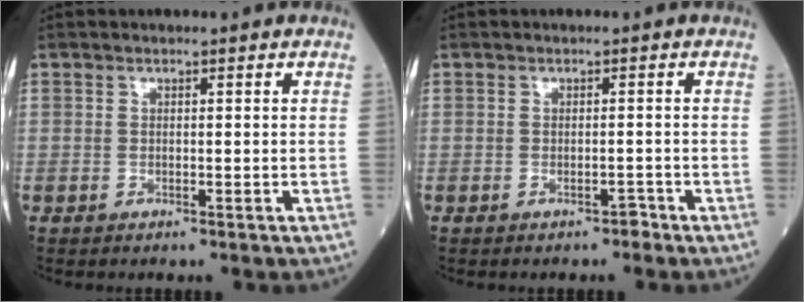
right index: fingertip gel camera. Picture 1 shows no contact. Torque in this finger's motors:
{"motor_torque": [0.07, -0.14, -0.03, -0.01]}